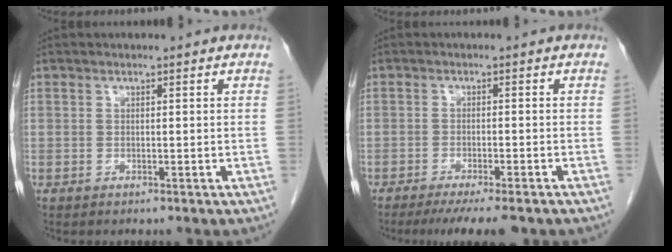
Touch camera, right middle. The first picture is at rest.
{"total": 8.3, "force": [-6.7, 0.8, 4.7], "torque": [-0.060, -0.016, -0.098]}